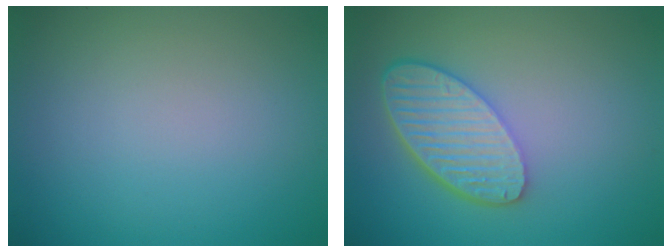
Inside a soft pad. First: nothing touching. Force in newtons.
{"total": 5.8, "press": 4.5, "slide": 3.7}